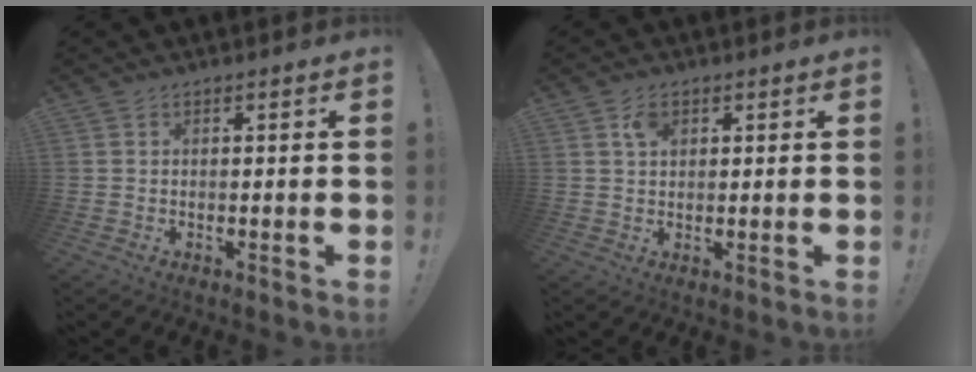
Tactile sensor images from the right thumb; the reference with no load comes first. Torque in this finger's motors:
{"motor_torque": [-0.07, 0.37, 0.42, 0.12, 0.00]}